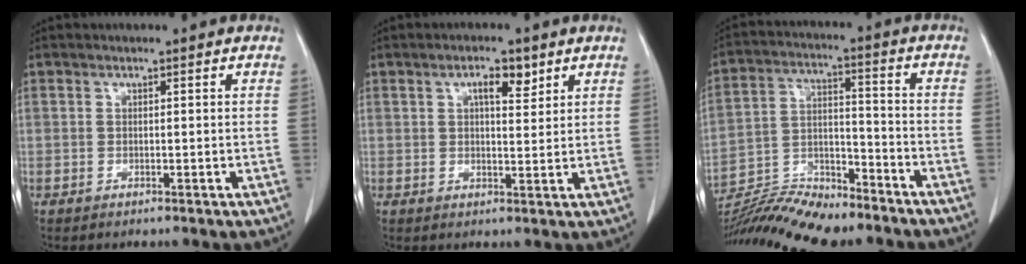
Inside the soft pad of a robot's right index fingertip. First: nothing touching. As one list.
[{"total": 4.0, "force": [2.1, 1.4, 3.1], "torque": [-0.052, 0.002, 0.034]}, {"total": 16.1, "force": [-14.7, 2.2, 6.2], "torque": [-0.108, 0.011, -0.248]}]